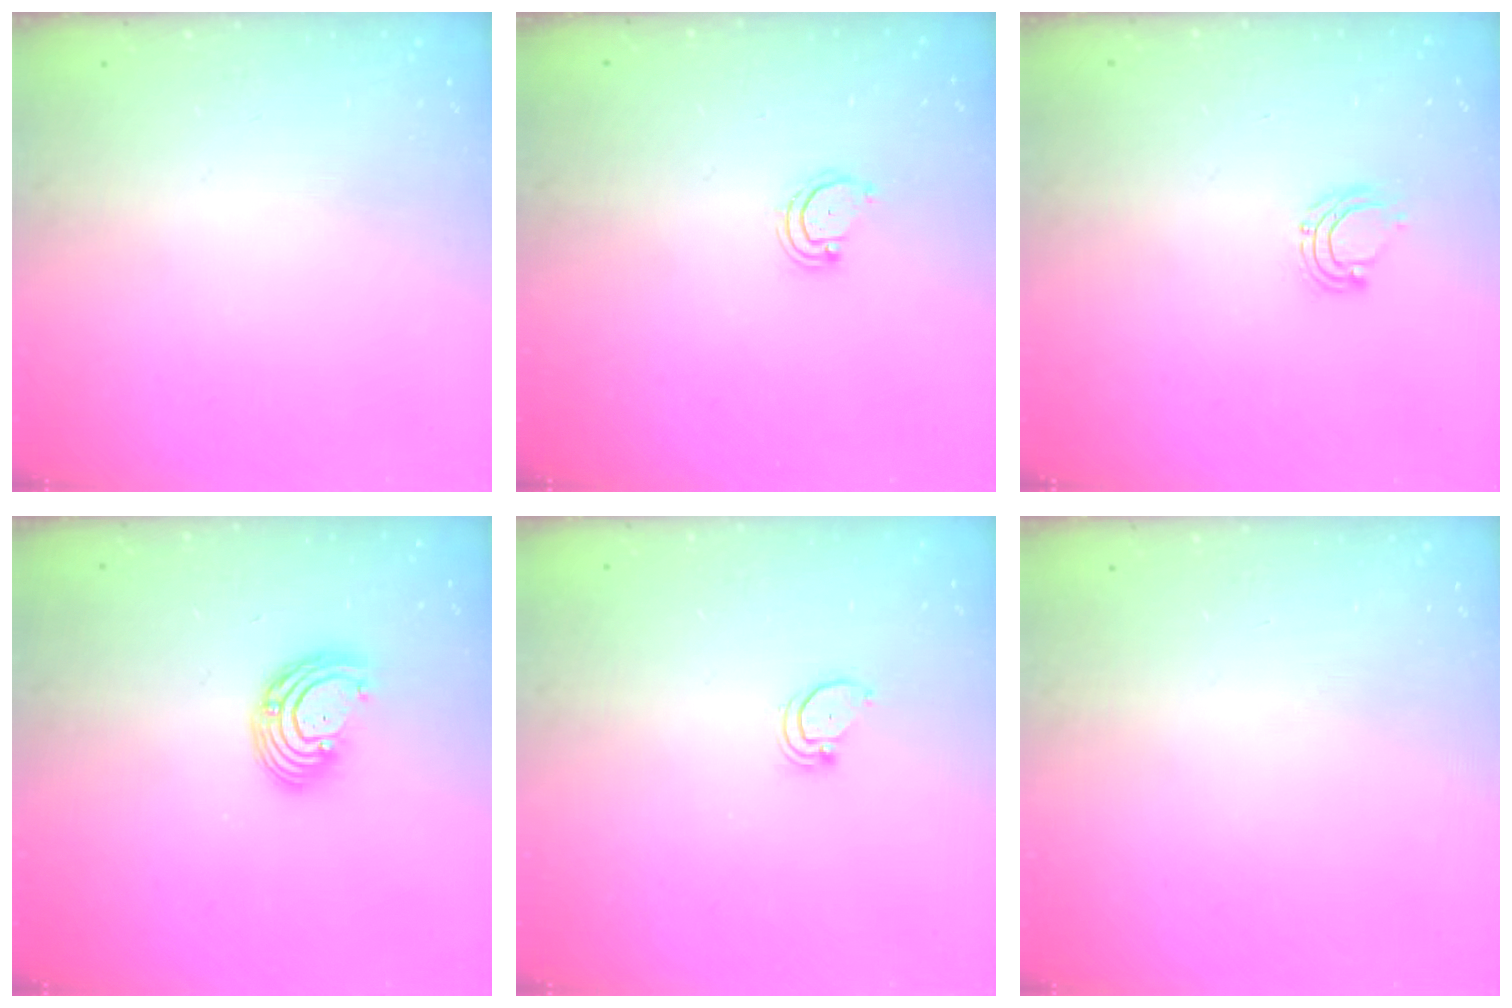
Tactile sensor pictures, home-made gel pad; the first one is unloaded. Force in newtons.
{"total": 3.3, "press": 3.3, "slide": 0.3}
{"total": 6.6, "press": 6.6, "slide": 0.5}
{"total": 7.1, "press": 7.0, "slide": 1.3}
{"total": 2.0, "press": 2.0, "slide": 0.2}
{"total": 0.0}